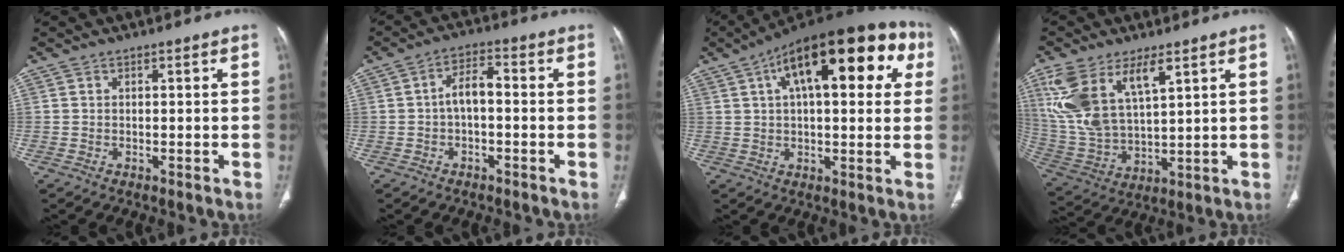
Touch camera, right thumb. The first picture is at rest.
{"total": 4.9, "force": [-0.8, 2.4, 4.2], "torque": [-0.066, 0.027, -0.021]}
{"total": 24.6, "force": [8.7, 10.3, 20.6], "torque": [-0.278, 0.036, 0.122]}
{"total": 14.9, "force": [7.3, 6.6, 11.3], "torque": [-0.237, -0.019, 0.158]}